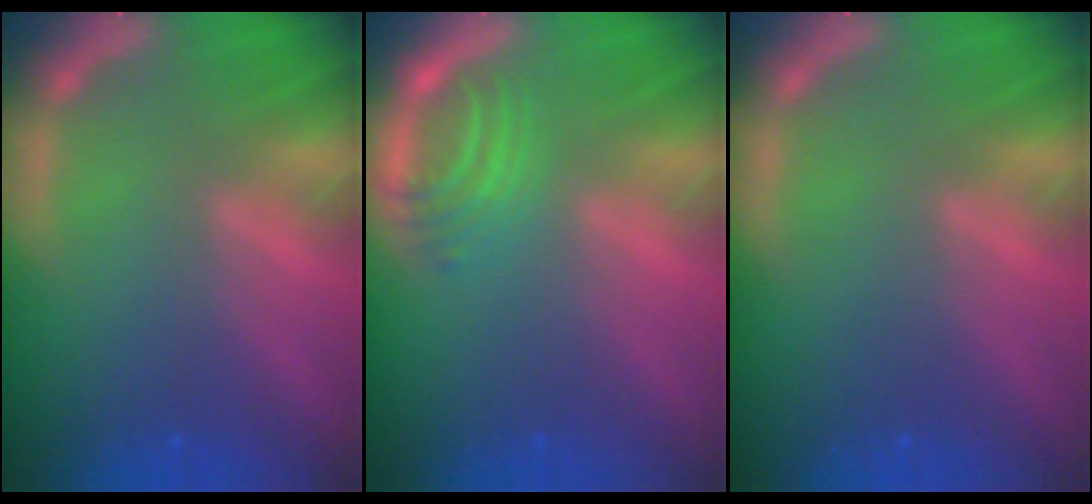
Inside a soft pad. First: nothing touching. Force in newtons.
{"total": 3.4}
{"total": 0.0}